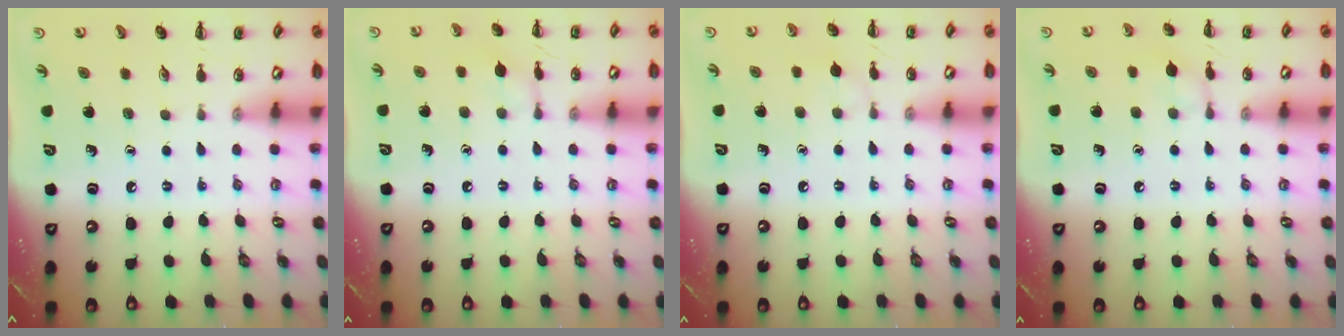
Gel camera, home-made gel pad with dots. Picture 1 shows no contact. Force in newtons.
{"total": 5.9, "press": 5.7, "slide": 1.7}
{"total": 4.7, "press": 4.5, "slide": 1.4}
{"total": 6.3, "press": 5.9, "slide": 2.2}